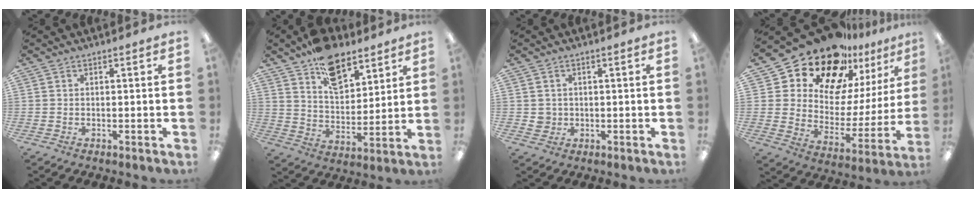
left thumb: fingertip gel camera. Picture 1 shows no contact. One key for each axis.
{"total": 12.8, "fx": 8.9, "fy": 6.8, "fz": 6.2, "tx": -0.090, "ty": -0.048, "tz": 0.163}
{"total": 2.7, "fx": 0.2, "fy": 2.6, "fz": 0.3, "tx": -0.002, "ty": 0.001, "tz": 0.001}
{"total": 20.6, "fx": 16.9, "fy": 9.1, "fz": 7.4, "tx": -0.147, "ty": -0.133, "tz": 0.301}